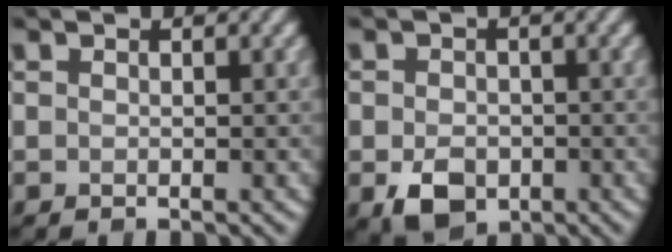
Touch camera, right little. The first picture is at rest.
{"total": 4.9, "force": [-1.7, 3.6, 2.9], "torque": [-0.059, -0.014, -0.031]}